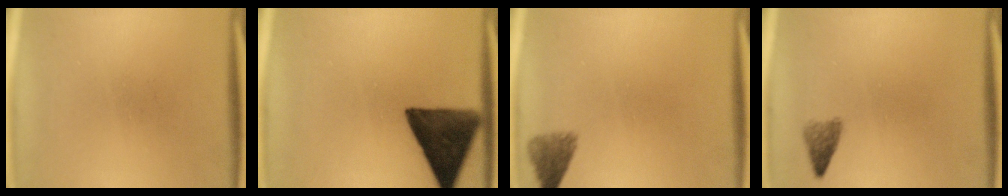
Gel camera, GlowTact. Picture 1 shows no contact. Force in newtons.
{"total": 13.1}
{"total": 3.0}
{"total": 1.9}